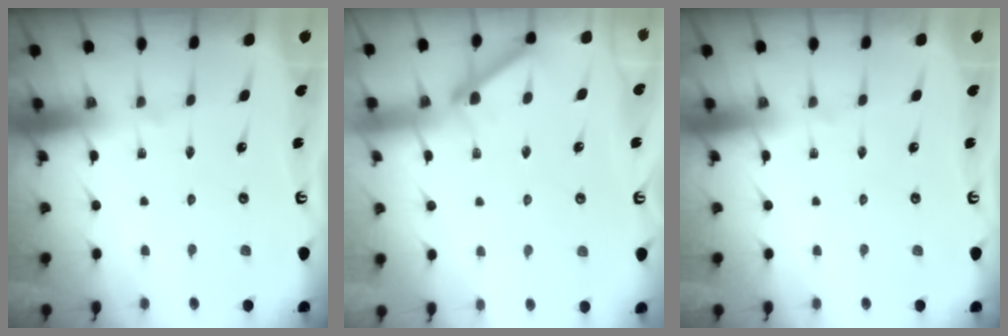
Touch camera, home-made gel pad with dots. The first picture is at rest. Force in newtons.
{"total": 5.8, "press": 5.8, "slide": 0.8}
{"total": 0.0}